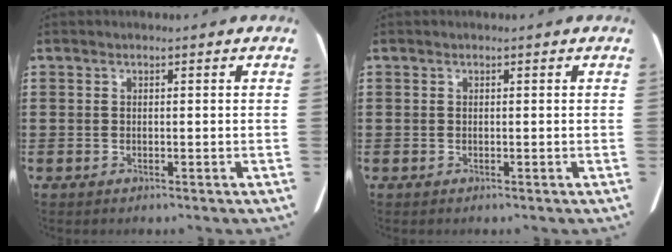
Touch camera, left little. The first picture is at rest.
{"total": 0.0}